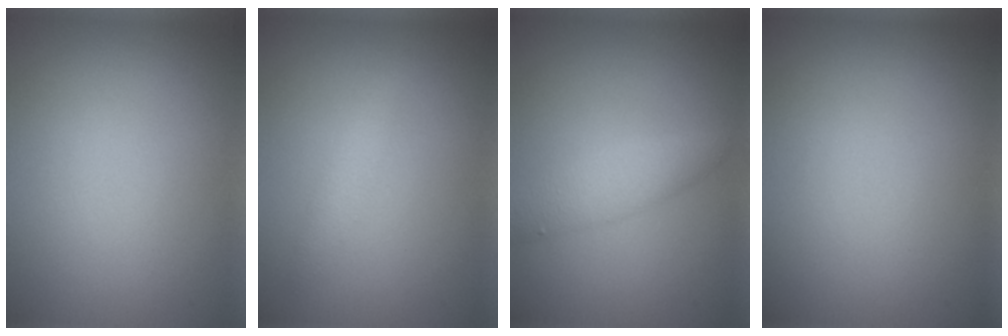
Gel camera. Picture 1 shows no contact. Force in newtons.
{"total": 1.3, "press": 1.3, "slide": 0.0}
{"total": 2.4, "press": 2.4, "slide": 0.1}
{"total": 0.0}